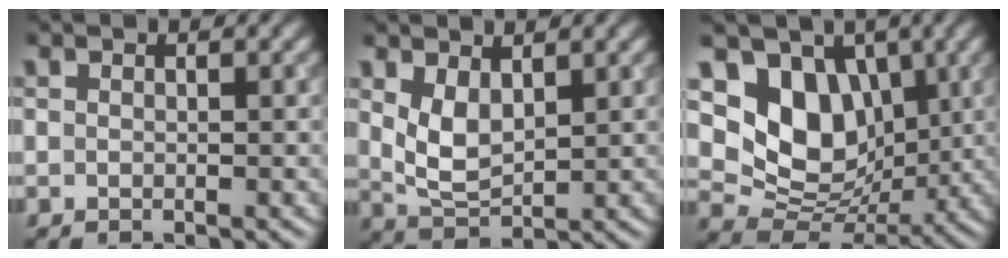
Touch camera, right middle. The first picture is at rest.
{"total": 3.5, "force": [1.3, 1.9, 2.6], "torque": [-0.064, -0.005, 0.034]}
{"total": 8.4, "force": [2.5, 6.4, 4.8], "torque": [-0.087, -0.021, 0.038]}